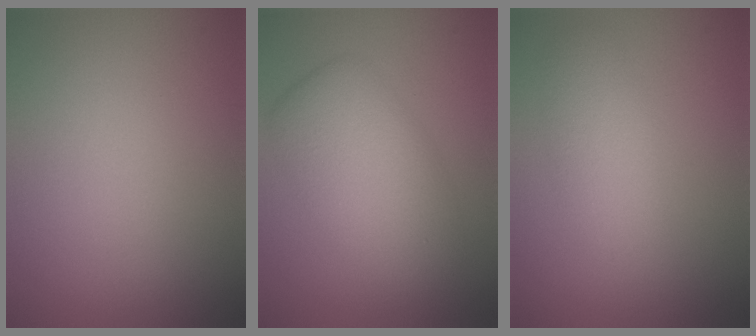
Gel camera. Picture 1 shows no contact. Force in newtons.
{"total": 5.9, "press": 5.9, "slide": 0.1}
{"total": 3.0, "press": 3.0, "slide": 0.1}